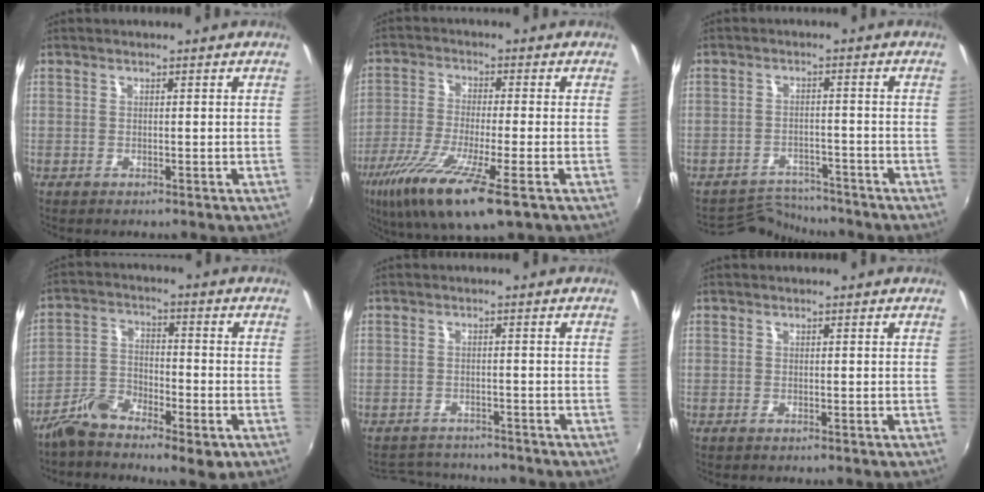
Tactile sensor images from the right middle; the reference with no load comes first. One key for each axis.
{"total": 15.1, "fx": -8.3, "fy": 2.5, "fz": 12.3, "tx": -0.253, "ty": -0.053, "tz": -0.154}
{"total": 5.5, "fx": -5.3, "fy": 1.0, "fz": -1.1, "tx": 0.005, "ty": 0.011, "tz": -0.089}
{"total": 8.7, "fx": -6.1, "fy": 3.2, "fz": 5.2, "tx": -0.107, "ty": -0.003, "tz": -0.116}
{"total": 7.0, "fx": -6.6, "fy": 2.0, "fz": 1.2, "tx": -0.040, "ty": 0.005, "tz": -0.102}
{"total": 0.5, "fx": -0.4, "fy": 0.1, "fz": 0.3, "tx": -0.006, "ty": -0.002, "tz": -0.009}